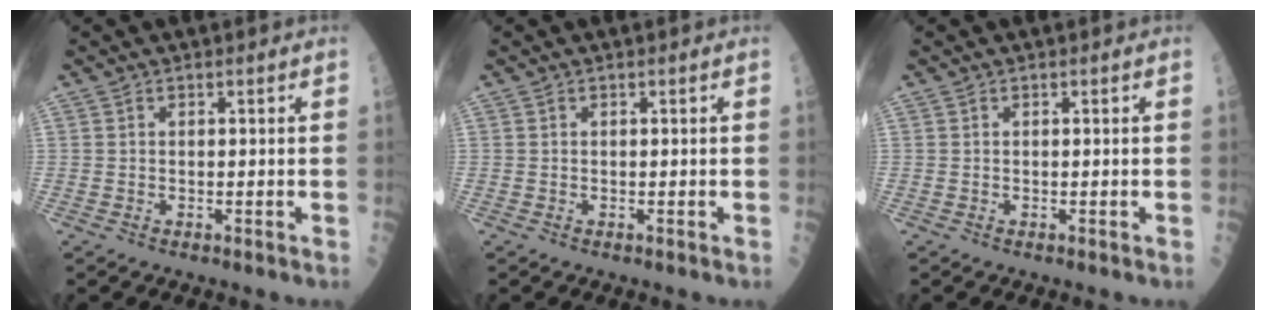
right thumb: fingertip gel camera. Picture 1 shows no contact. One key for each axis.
{"total": 0.0}
{"total": 0.0}